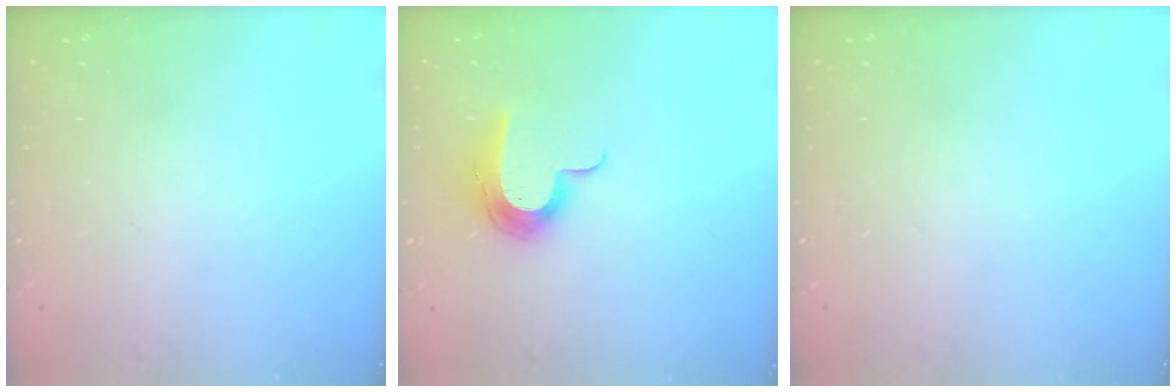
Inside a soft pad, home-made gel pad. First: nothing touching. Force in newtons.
{"total": 12.1, "press": 12.1, "slide": 0.6}
{"total": 0.0}